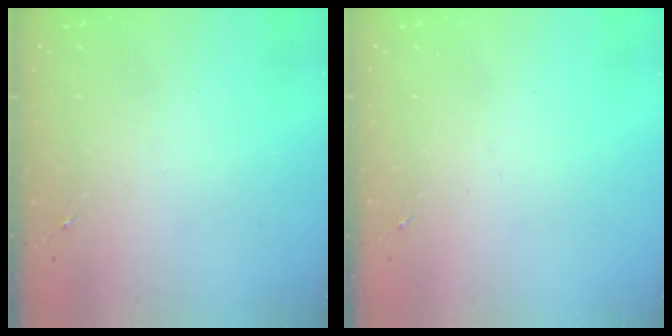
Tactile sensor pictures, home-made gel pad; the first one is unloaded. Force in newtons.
{"total": 0.0}